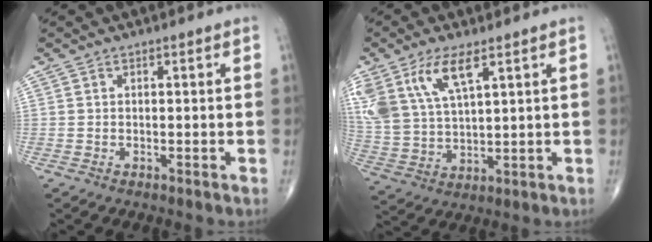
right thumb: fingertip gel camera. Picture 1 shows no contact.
{"total": 13.3, "force": [7.0, 5.8, 9.7], "torque": [-0.204, -0.017, 0.145]}